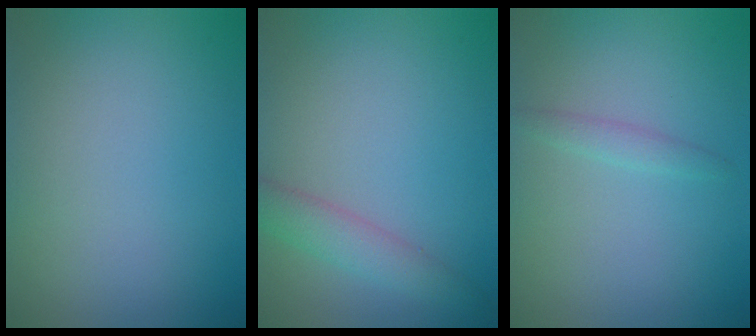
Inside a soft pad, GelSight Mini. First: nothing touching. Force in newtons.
{"total": 2.2, "press": 2.2, "slide": 0.1}
{"total": 1.0, "press": 1.0, "slide": 0.1}